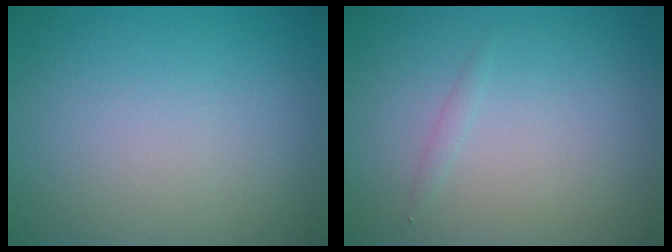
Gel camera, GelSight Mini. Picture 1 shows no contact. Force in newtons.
{"total": 0.5, "press": 0.5, "slide": 0.0}